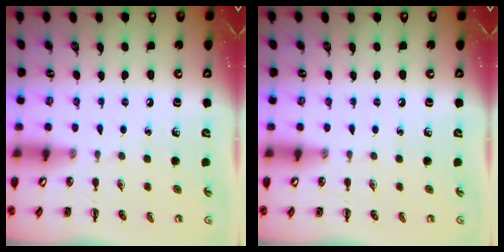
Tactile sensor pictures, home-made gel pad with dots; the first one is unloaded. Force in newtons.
{"total": 0.0}